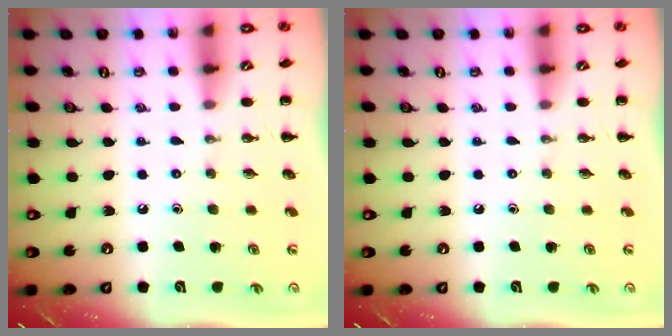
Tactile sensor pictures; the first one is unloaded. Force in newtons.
{"total": 0.0}